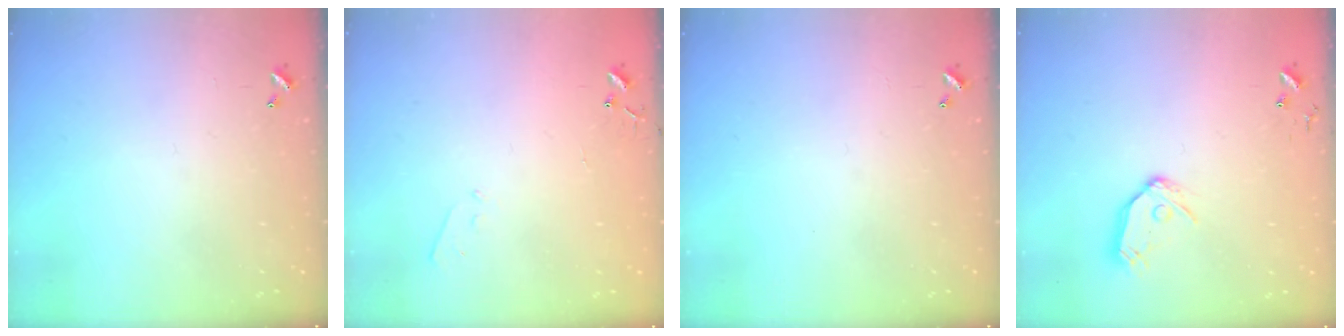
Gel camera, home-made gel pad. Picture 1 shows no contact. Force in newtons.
{"total": 4.2, "press": 4.2, "slide": 0.6}
{"total": 0.0}
{"total": 9.6, "press": 9.6, "slide": 1.0}